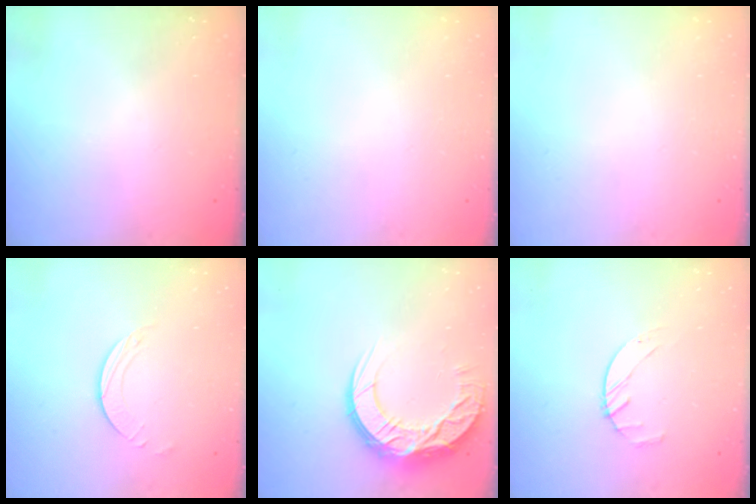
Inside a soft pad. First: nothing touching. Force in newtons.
{"total": 0.0}
{"total": 0.0}
{"total": 2.0, "press": 1.9, "slide": 0.3}
{"total": 14.8, "press": 14.8, "slide": 1.0}
{"total": 2.5, "press": 2.5, "slide": 0.4}